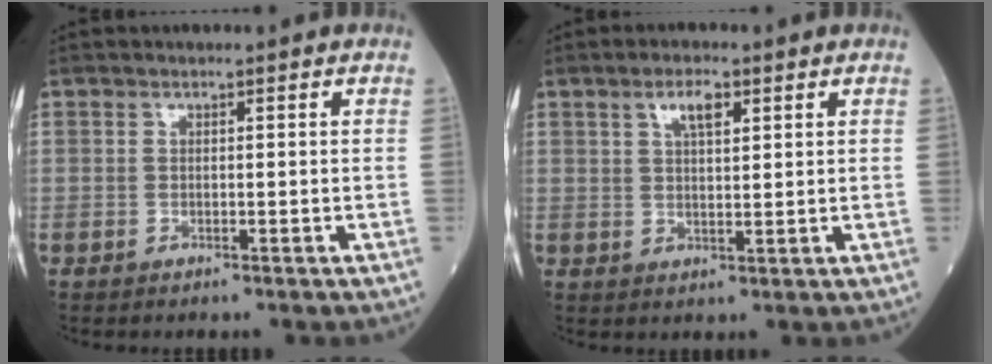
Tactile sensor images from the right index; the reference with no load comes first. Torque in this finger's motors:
{"motor_torque": [0.09, 0.10, 0.05, 0.04]}